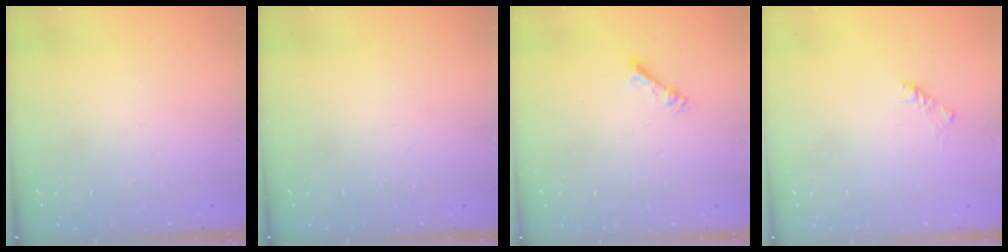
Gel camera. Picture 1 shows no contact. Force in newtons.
{"total": 0.0}
{"total": 2.3, "press": 2.2, "slide": 0.4}
{"total": 2.0, "press": 1.9, "slide": 0.6}